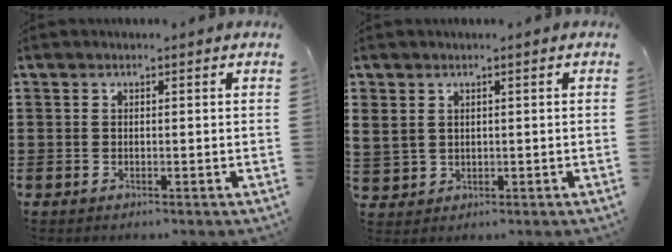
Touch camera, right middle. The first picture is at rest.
{"total": 2.1, "force": [1.2, 1.8, 0.2], "torque": [-0.015, 0.008, 0.022]}